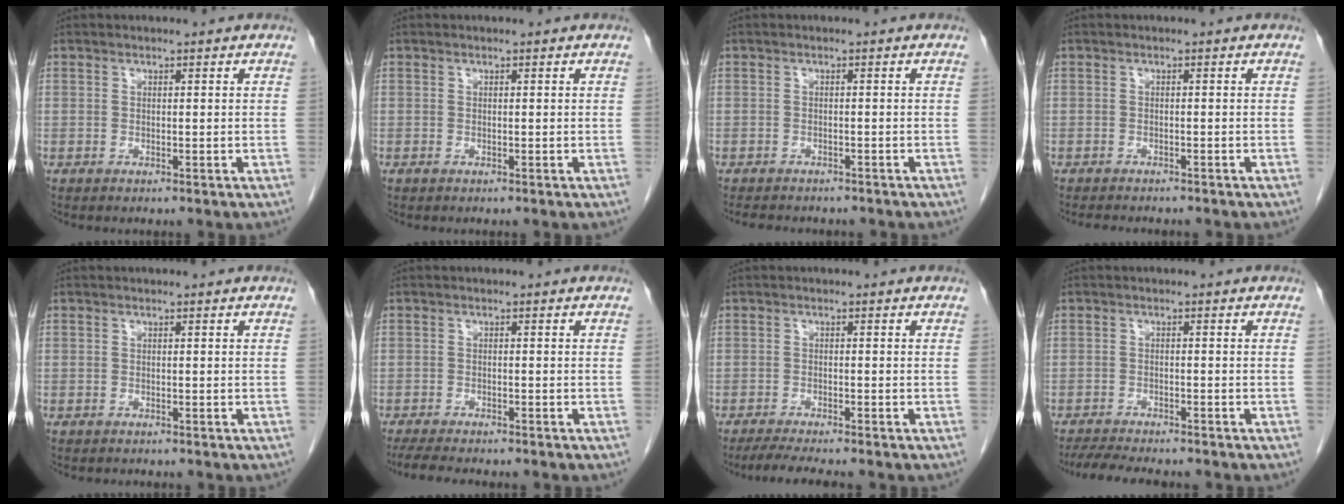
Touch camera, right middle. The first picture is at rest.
{"total": 0.0}
{"total": 7.2, "force": [-6.3, 2.3, 2.7], "torque": [-0.038, -0.001, -0.078]}
{"total": 5.3, "force": [-4.7, 1.2, 2.1], "torque": [-0.027, -0.006, -0.062]}
{"total": 0.7, "force": [-0.7, 0.2, 0.1], "torque": [-0.007, -0.001, -0.011]}
{"total": 7.6, "force": [-6.6, 1.4, 3.7], "torque": [-0.056, -0.014, -0.098]}
{"total": 5.1, "force": [-4.4, 0.0, 2.6], "torque": [-0.043, -0.016, -0.073]}
{"total": 7.9, "force": [-7.1, 1.0, 3.3], "torque": [-0.052, -0.014, -0.110]}